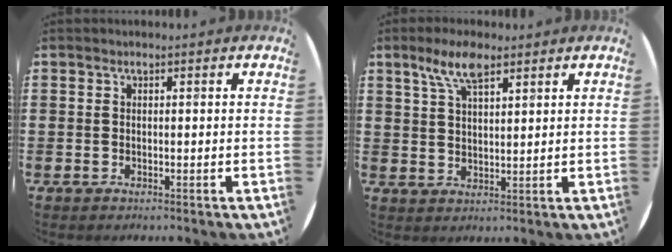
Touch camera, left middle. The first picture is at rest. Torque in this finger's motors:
{"motor_torque": [1.35, -0.79, 0.09, 0.13]}